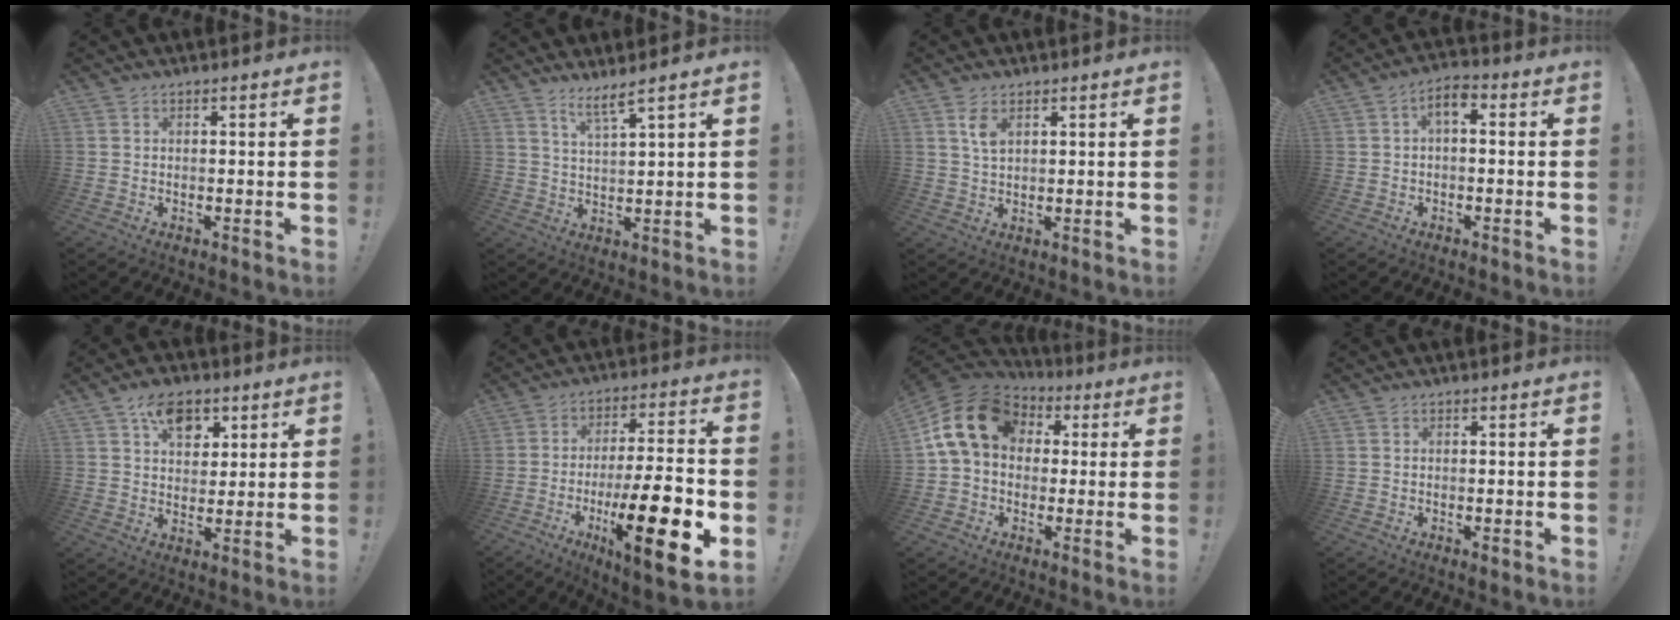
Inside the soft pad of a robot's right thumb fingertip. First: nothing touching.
{"total": 5.5, "force": [4.2, 0.1, 3.5], "torque": [-0.066, -0.022, 0.071]}
{"total": 4.2, "force": [2.2, 1.7, 3.1], "torque": [-0.050, -0.009, 0.037]}
{"total": 4.9, "force": [0.1, 2.3, 4.3], "torque": [-0.072, 0.004, 0.001]}
{"total": 11.6, "force": [5.1, 7.9, 6.8], "torque": [-0.092, -0.011, 0.092]}
{"total": 21.6, "force": [-7.3, 5.2, 19.7], "torque": [-0.306, 0.032, -0.104]}
{"total": 16.4, "force": [4.3, 12.2, 10.1], "torque": [-0.171, 0.000, 0.083]}
{"total": 0.6, "force": [-0.1, 0.2, 0.5], "torque": [-0.011, 0.000, 0.000]}